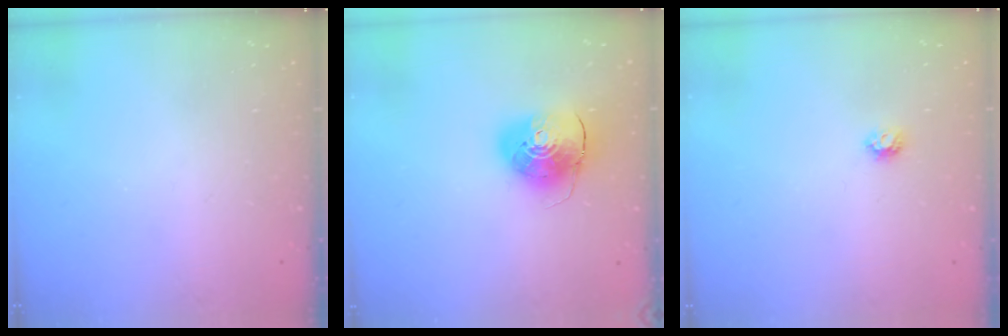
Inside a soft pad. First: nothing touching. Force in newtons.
{"total": 10.1, "press": 10.0, "slide": 1.5}
{"total": 4.4, "press": 4.4, "slide": 0.7}